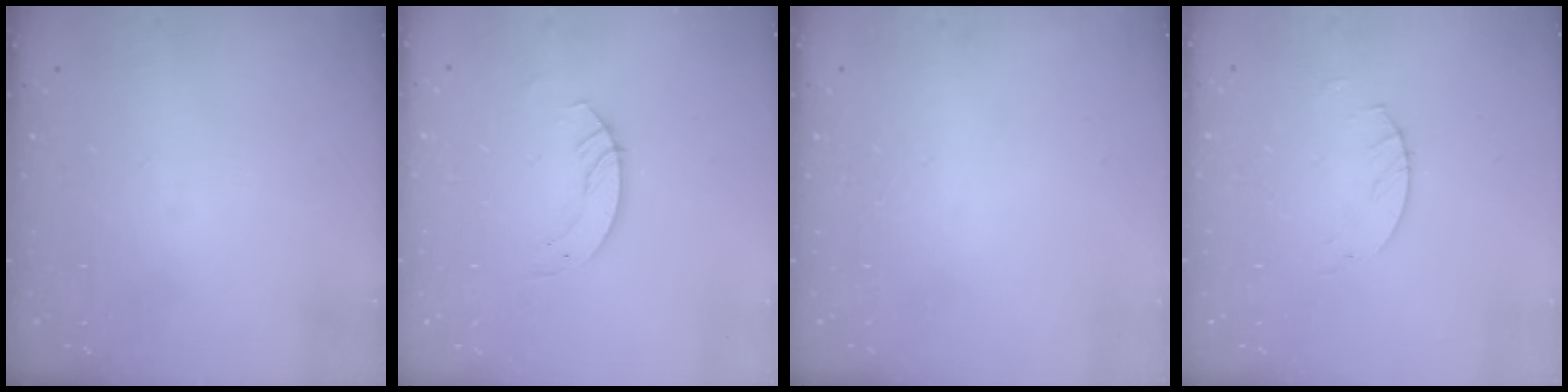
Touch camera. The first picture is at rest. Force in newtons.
{"total": 3.5, "press": 3.5, "slide": 0.3}
{"total": 0.0}
{"total": 2.0, "press": 2.0, "slide": 0.2}